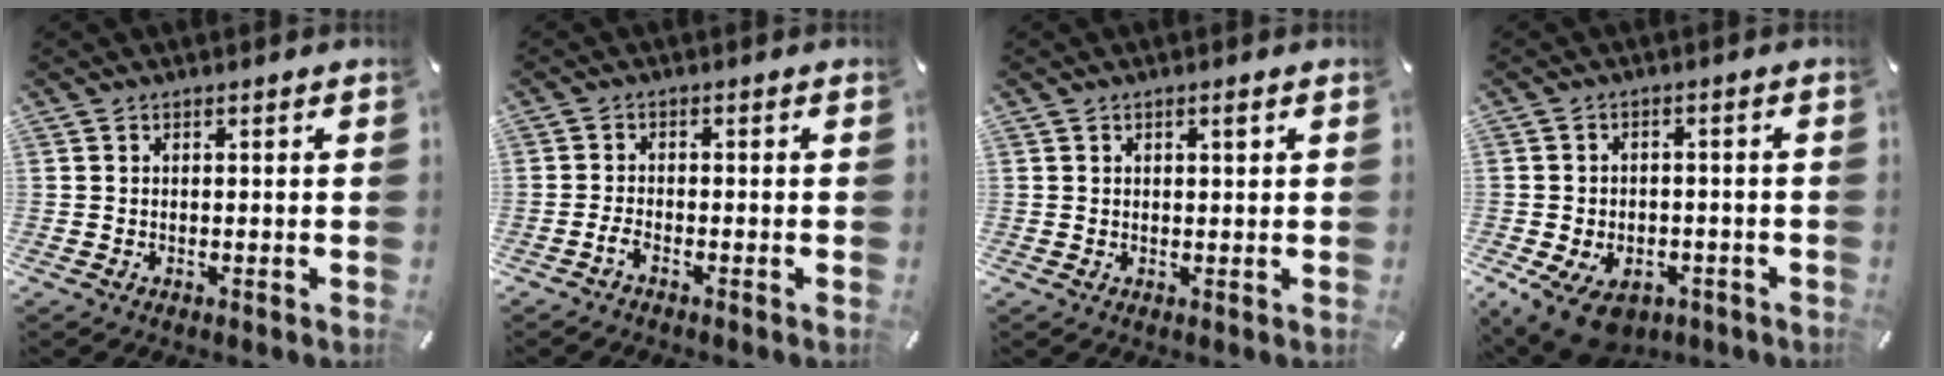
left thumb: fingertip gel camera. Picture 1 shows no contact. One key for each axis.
{"total": 2.1, "fx": -1.4, "fy": 0.5, "fz": 1.4, "tx": -0.034, "ty": 0.000, "tz": -0.027}
{"total": 1.3, "fx": 0.5, "fy": 0.5, "fz": 1.1, "tx": -0.022, "ty": 0.004, "tz": 0.008}
{"total": 9.1, "fx": -4.7, "fy": 5.9, "fz": 5.0, "tx": -0.105, "ty": 0.025, "tz": -0.079}